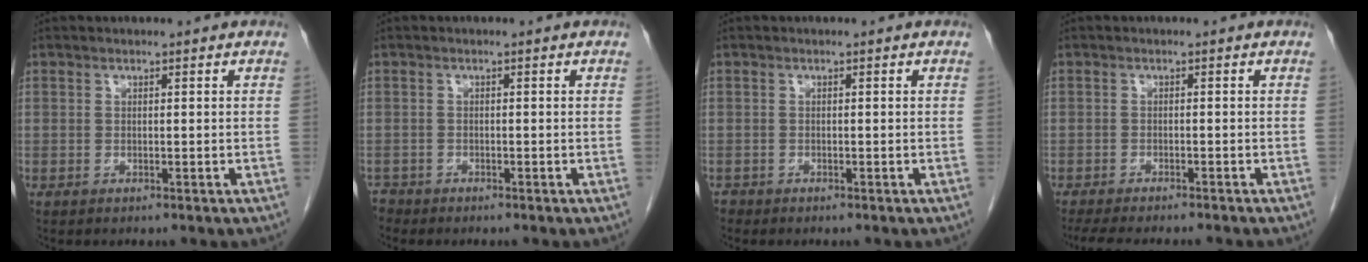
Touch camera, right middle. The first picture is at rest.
{"total": 1.3, "force": [-1.2, 0.5, -0.3], "torque": [0.001, -0.002, -0.024]}
{"total": 0.8, "force": [-0.7, 0.4, 0.0], "torque": [-0.007, 0.000, -0.014]}
{"total": 11.4, "force": [-10.0, 1.6, 5.1], "torque": [-0.068, -0.016, -0.133]}